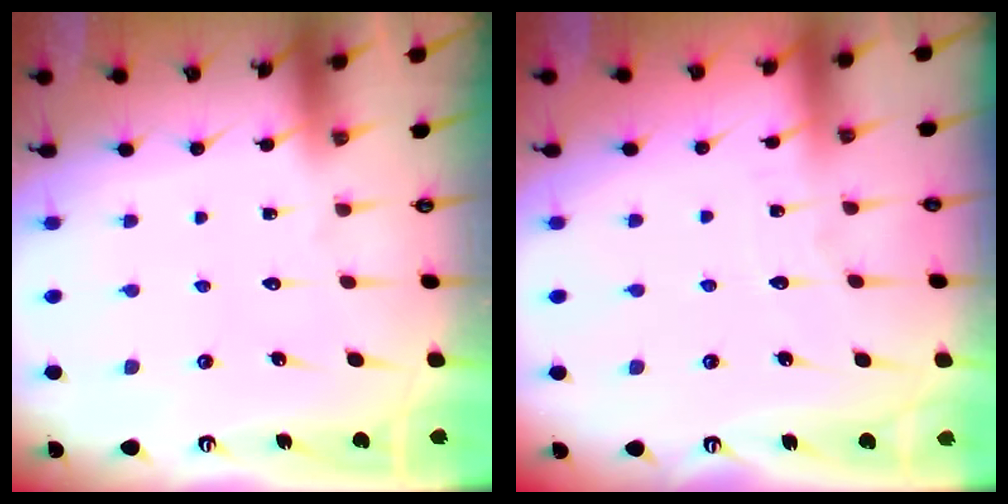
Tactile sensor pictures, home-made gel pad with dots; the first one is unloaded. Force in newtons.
{"total": 2.9, "press": 2.9, "slide": 0.3}